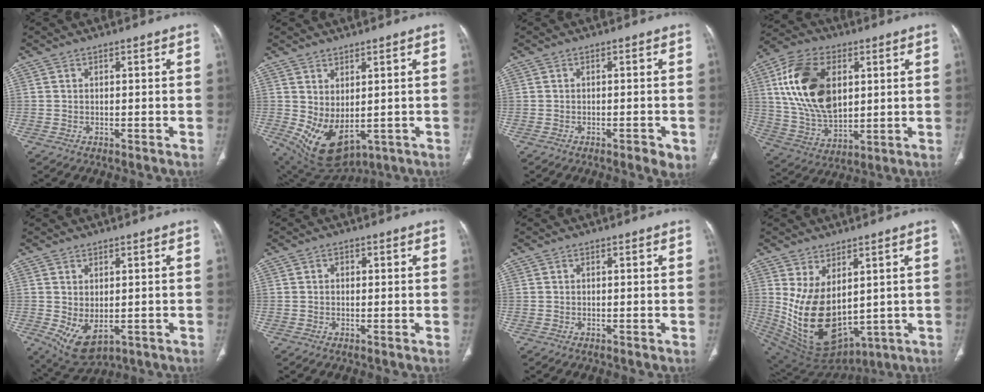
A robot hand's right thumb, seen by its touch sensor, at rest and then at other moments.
{"total": 10.3, "force": [-0.9, 5.5, 8.6], "torque": [-0.147, -0.010, 0.020]}
{"total": 3.1, "force": [-1.4, 1.1, 2.6], "torque": [-0.034, 0.003, -0.014]}
{"total": 19.1, "force": [5.7, 10.2, 15.1], "torque": [-0.295, -0.017, 0.115]}
{"total": 6.9, "force": [-1.2, 3.8, 5.6], "torque": [-0.095, -0.006, 0.003]}
{"total": 1.0, "force": [0.2, 0.9, 0.5], "torque": [-0.001, 0.003, 0.001]}
{"total": 0.0}
{"total": 16.3, "force": [1.9, 9.5, 13.1], "torque": [-0.228, -0.033, 0.078]}